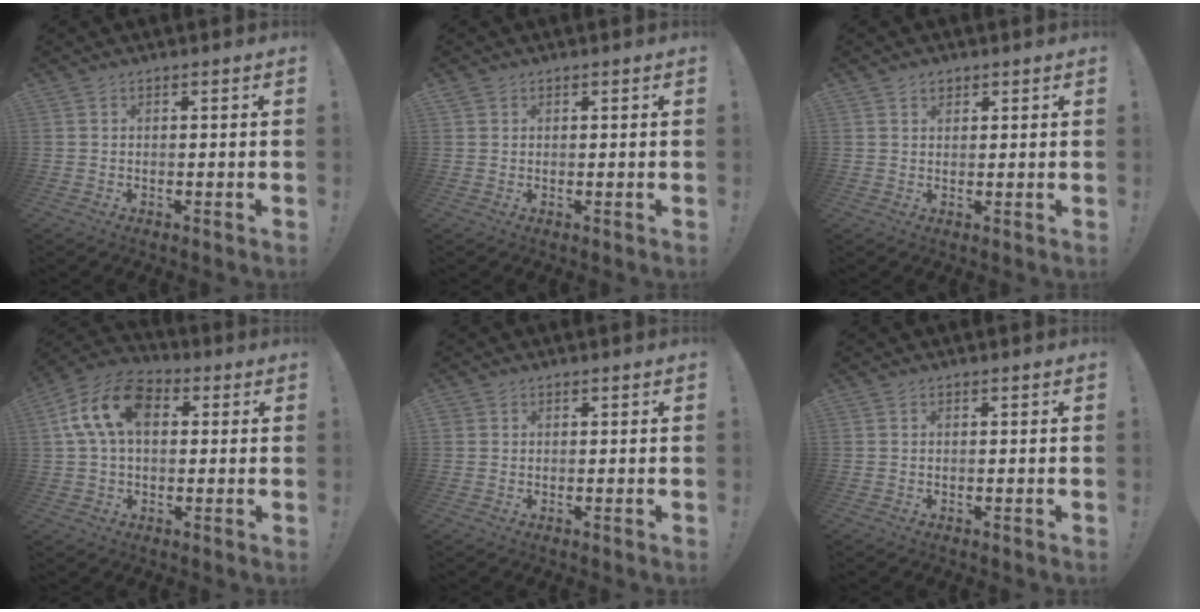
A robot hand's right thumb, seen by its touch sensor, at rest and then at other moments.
{"total": 1.1, "force": [0.8, 0.8, 0.2], "torque": [0.004, -0.003, 0.013]}
{"total": 1.9, "force": [1.2, 1.4, 0.5], "torque": [-0.003, -0.003, 0.021]}
{"total": 15.1, "force": [3.7, 9.5, 11.1], "torque": [-0.209, 0.010, 0.067]}
{"total": 1.0, "force": [0.4, 1.0, 0.1], "torque": [-0.002, 0.002, 0.007]}
{"total": 0.0}